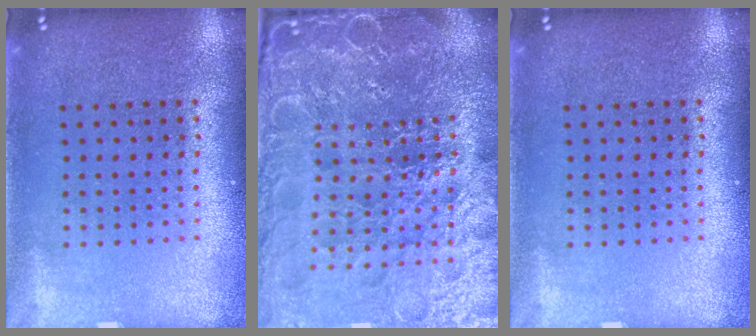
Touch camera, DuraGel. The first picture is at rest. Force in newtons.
{"total": 5.9, "press": 5.4, "slide": 2.4}
{"total": 0.0}